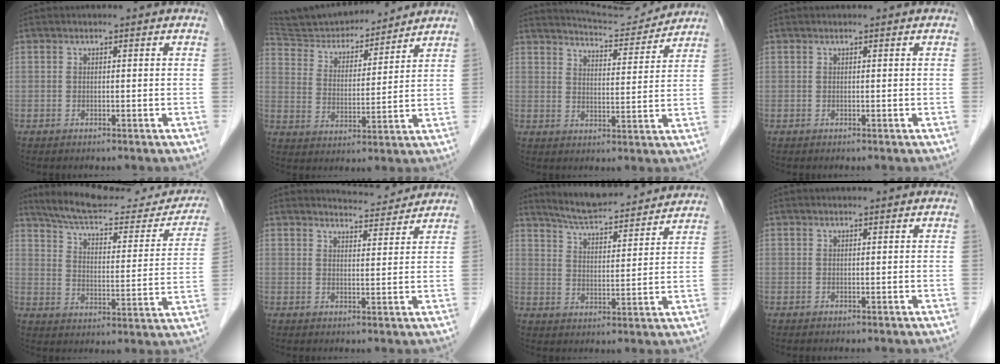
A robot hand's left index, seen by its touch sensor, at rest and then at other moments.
{"total": 15.1, "force": [14.3, 3.5, 3.2], "torque": [-0.055, 0.012, 0.242]}
{"total": 9.2, "force": [9.1, 0.2, 0.6], "torque": [-0.018, 0.005, 0.133]}
{"total": 0.0}
{"total": 23.4, "force": [21.3, 5.2, 8.4], "torque": [-0.117, -0.027, 0.275]}
{"total": 5.3, "force": [5.2, 0.5, -0.1], "torque": [-0.008, 0.003, 0.069]}
{"total": 15.9, "force": [14.9, 2.2, 5.3], "torque": [-0.082, 0.012, 0.213]}
{"total": 0.8, "force": [0.8, 0.0, 0.3], "torque": [-0.007, 0.005, 0.014]}